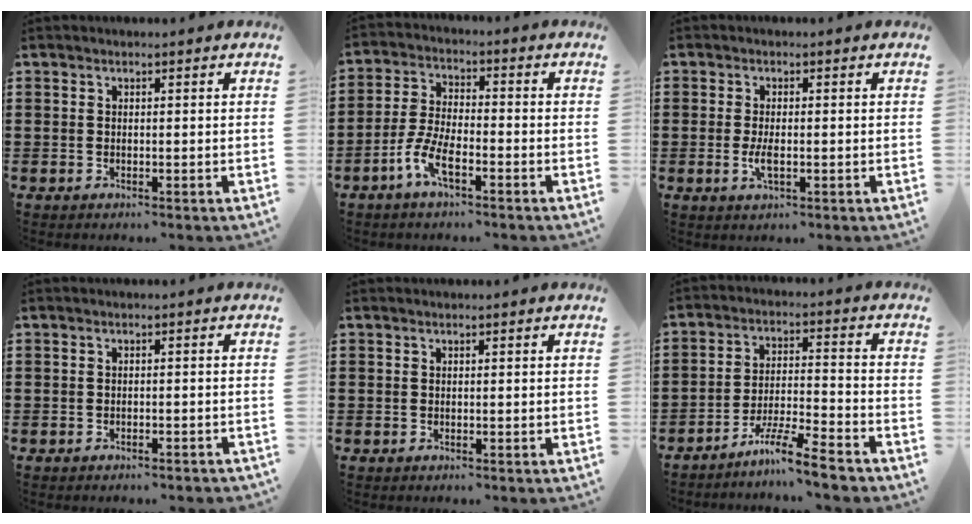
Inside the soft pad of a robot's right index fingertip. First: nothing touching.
{"total": 6.1, "force": [-3.6, 1.8, 4.6], "torque": [-0.118, -0.009, -0.073]}
{"total": 3.0, "force": [-0.5, 1.0, 2.7], "torque": [-0.064, -0.005, -0.014]}
{"total": 1.1, "force": [-1.1, 0.1, 0.2], "torque": [-0.008, -0.003, -0.021]}
{"total": 0.0}
{"total": 7.4, "force": [-6.3, 0.0, 3.9], "torque": [-0.084, -0.006, -0.123]}